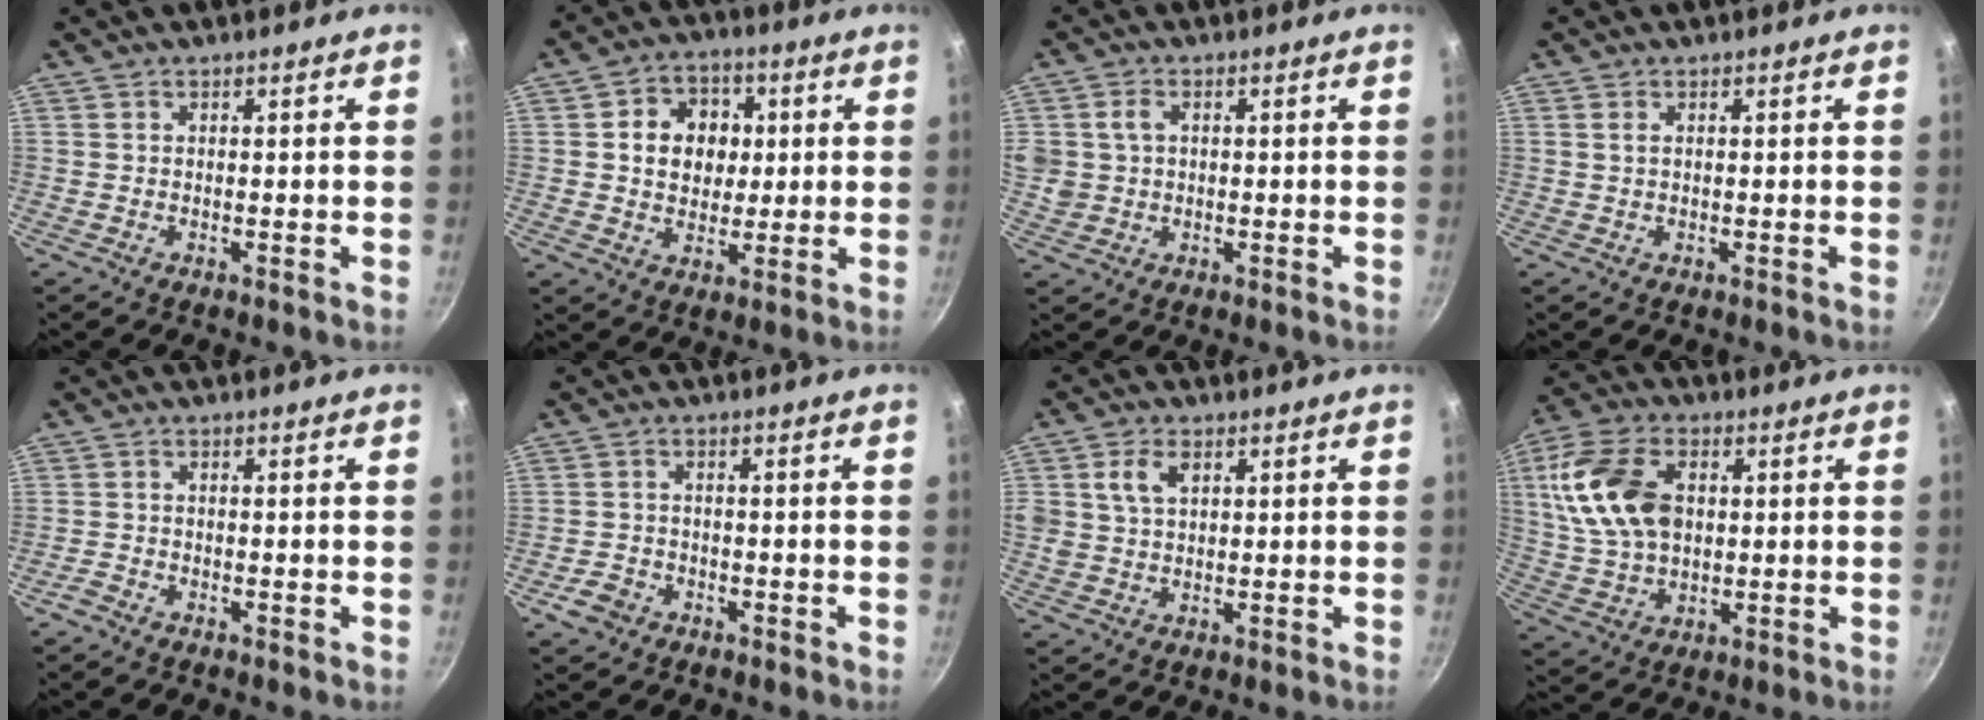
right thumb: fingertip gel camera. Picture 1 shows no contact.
{"total": 10.2, "force": [1.6, 8.5, 5.3], "torque": [-0.049, 0.003, 0.020]}
{"total": 4.9, "force": [1.0, 4.1, 2.6], "torque": [-0.032, 0.002, 0.023]}
{"total": 0.9, "force": [0.3, 0.5, 0.7], "torque": [-0.012, 0.001, 0.006]}
{"total": 1.6, "force": [-1.3, 0.8, 0.6], "torque": [-0.022, 0.008, -0.027]}
{"total": 3.7, "force": [-2.0, 2.8, 1.4], "torque": [-0.024, 0.024, -0.033]}
{"total": 5.6, "force": [2.1, 3.8, 3.6], "torque": [-0.055, -0.003, 0.039]}
{"total": 16.4, "force": [3.0, 10.9, 11.9], "torque": [-0.220, 0.006, 0.058]}